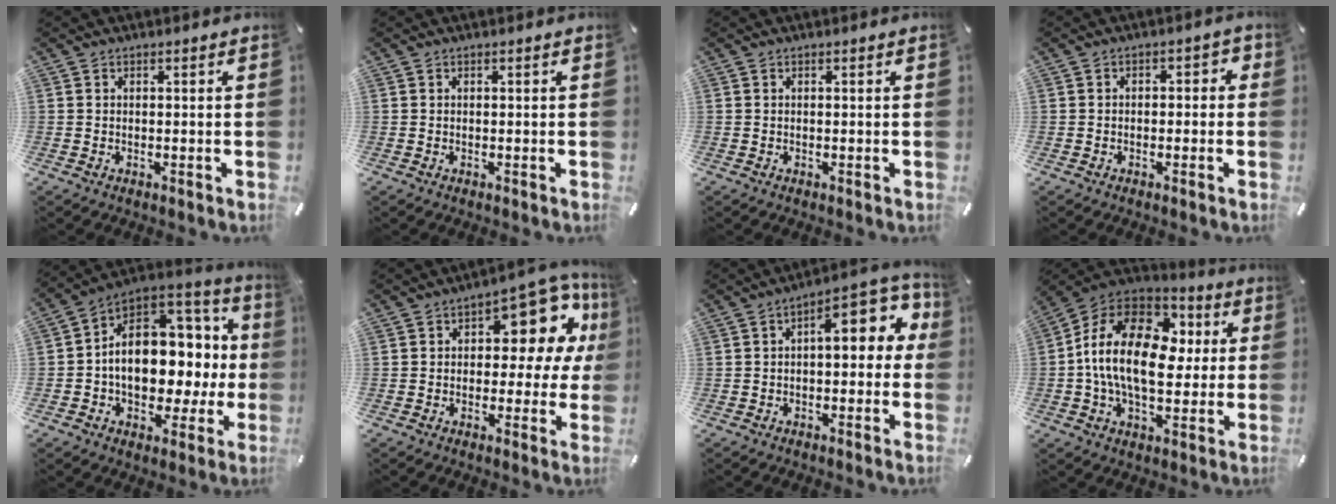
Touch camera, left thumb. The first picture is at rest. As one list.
[{"total": 0.0}, {"total": 0.0}, {"total": 2.4, "force": [-1.4, 1.5, 1.3], "torque": [-0.022, 0.014, -0.030]}, {"total": 16.6, "force": [0.5, 12.1, 11.4], "torque": [-0.162, -0.020, 0.013]}, {"total": 12.8, "force": [5.2, 7.2, 9.1], "torque": [-0.111, -0.045, 0.088]}, {"total": 11.7, "force": [2.9, 5.5, 9.9], "torque": [-0.129, -0.026, 0.046]}, {"total": 21.4, "force": [0.9, 14.1, 16.1], "torque": [-0.309, 0.002, 0.015]}]